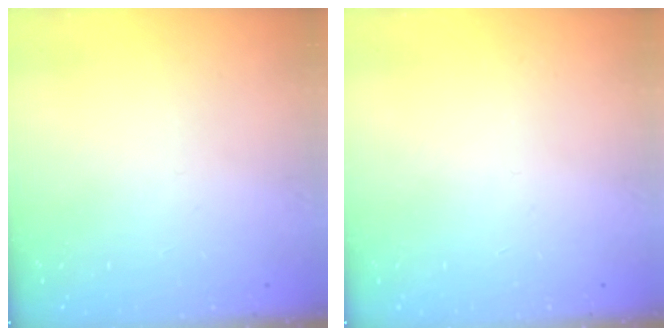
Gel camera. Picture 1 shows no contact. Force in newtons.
{"total": 0.0}